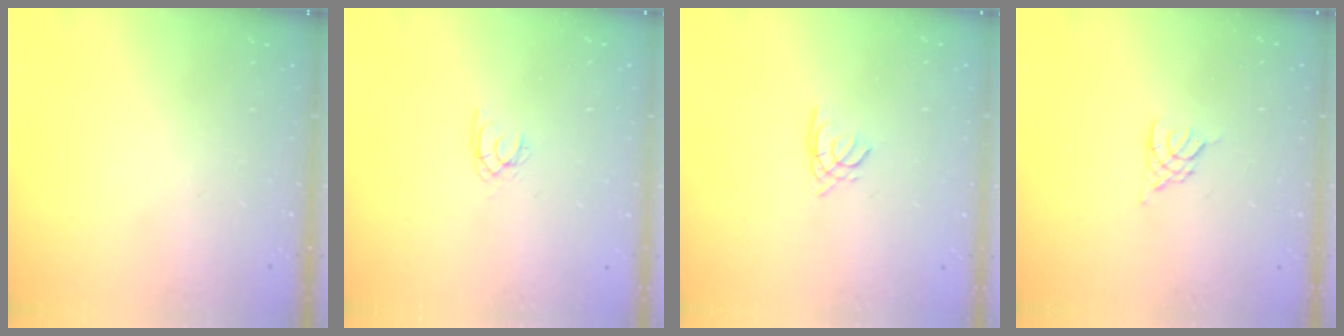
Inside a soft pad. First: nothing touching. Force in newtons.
{"total": 1.7, "press": 1.7, "slide": 0.1}
{"total": 1.7, "press": 1.7, "slide": 0.4}
{"total": 2.3, "press": 2.3, "slide": 0.5}